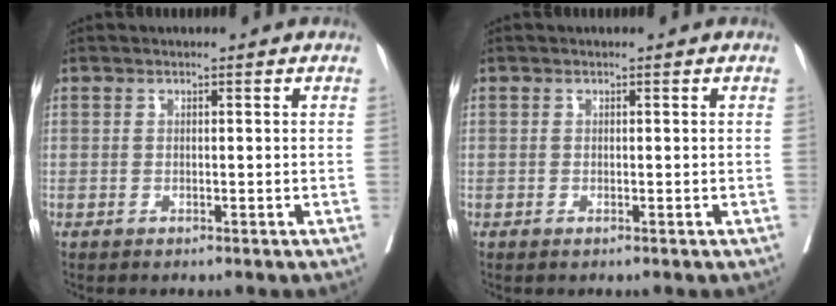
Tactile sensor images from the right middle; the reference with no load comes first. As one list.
[{"total": 0.0}]